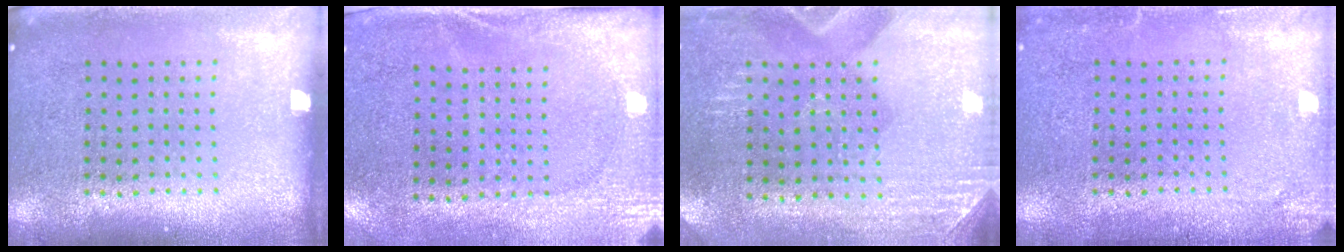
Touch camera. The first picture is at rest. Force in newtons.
{"total": 2.7, "press": 2.1, "slide": 1.6}
{"total": 2.8, "press": 2.5, "slide": 1.2}
{"total": 2.0, "press": 1.9, "slide": 0.1}